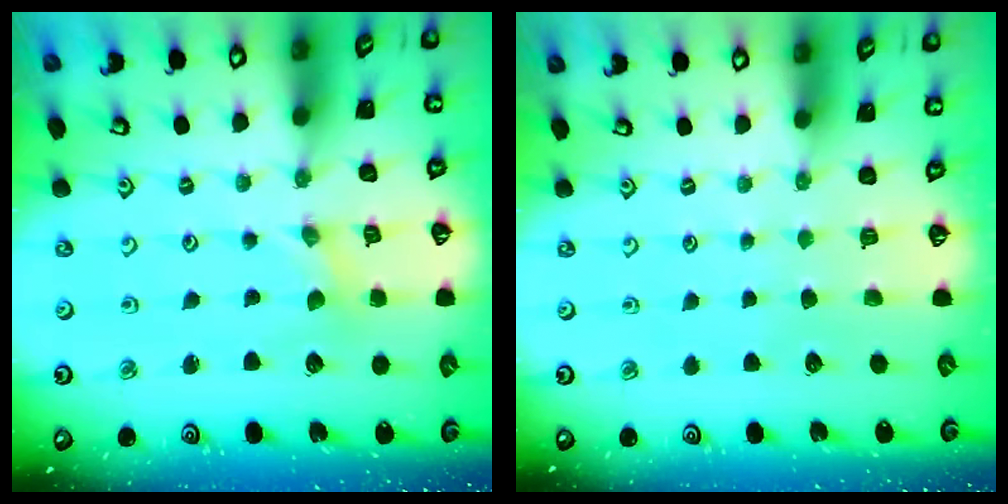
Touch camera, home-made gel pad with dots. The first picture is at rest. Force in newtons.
{"total": 0.0}